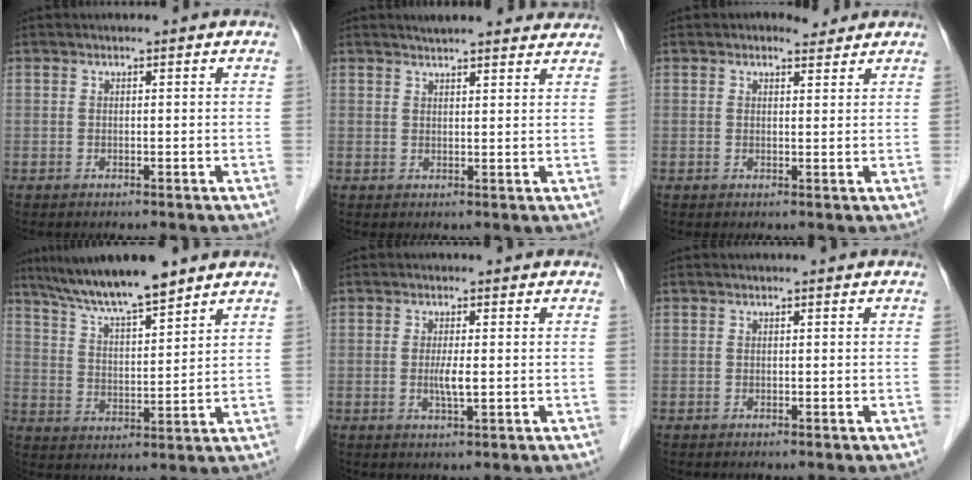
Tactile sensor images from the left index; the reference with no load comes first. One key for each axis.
{"total": 10.3, "fx": 9.5, "fy": 1.8, "fz": 3.6, "tx": -0.037, "ty": 0.011, "tz": 0.107}
{"total": 2.1, "fx": 1.8, "fy": 1.0, "fz": 0.4, "tx": -0.010, "ty": 0.005, "tz": 0.025}
{"total": 11.0, "fx": 9.2, "fy": 0.8, "fz": 6.0, "tx": -0.107, "ty": 0.016, "tz": 0.165}
{"total": 2.5, "fx": -0.2, "fy": 0.2, "fz": 2.5, "tx": -0.053, "ty": -0.005, "tz": -0.003}
{"total": 0.0}